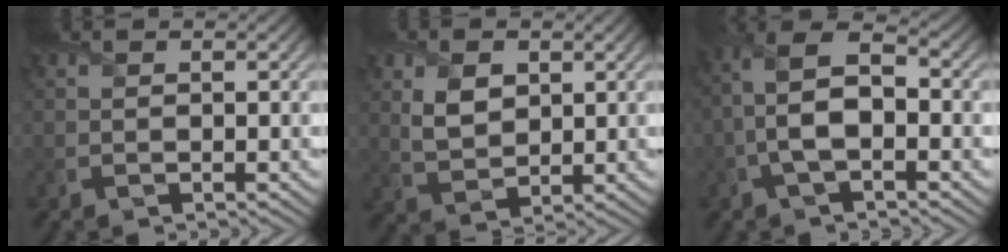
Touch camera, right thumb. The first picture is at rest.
{"total": 4.6, "force": [1.5, 3.2, 2.9], "torque": [-0.068, -0.002, 0.032]}
{"total": 7.5, "force": [-1.4, 3.7, 6.3], "torque": [-0.154, 0.011, -0.030]}